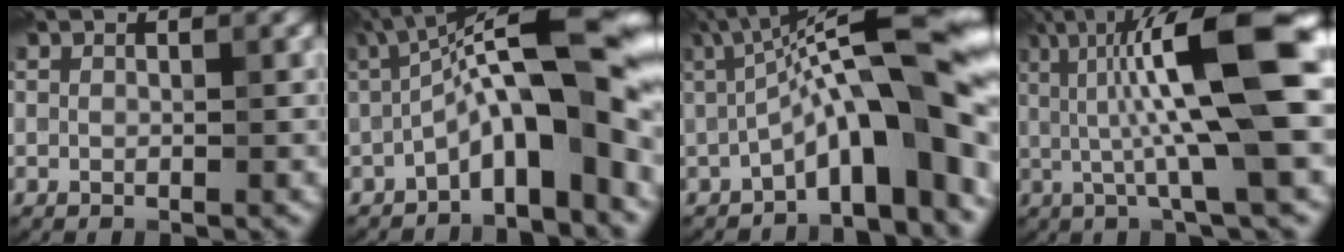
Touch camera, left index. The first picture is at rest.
{"total": 11.7, "force": [-2.3, 3.1, 11.1], "torque": [-0.176, 0.028, -0.048]}
{"total": 12.5, "force": [-1.2, 2.7, 12.1], "torque": [-0.175, 0.031, -0.026]}
{"total": 12.0, "force": [1.7, 2.3, 11.6], "torque": [-0.183, 0.017, 0.026]}